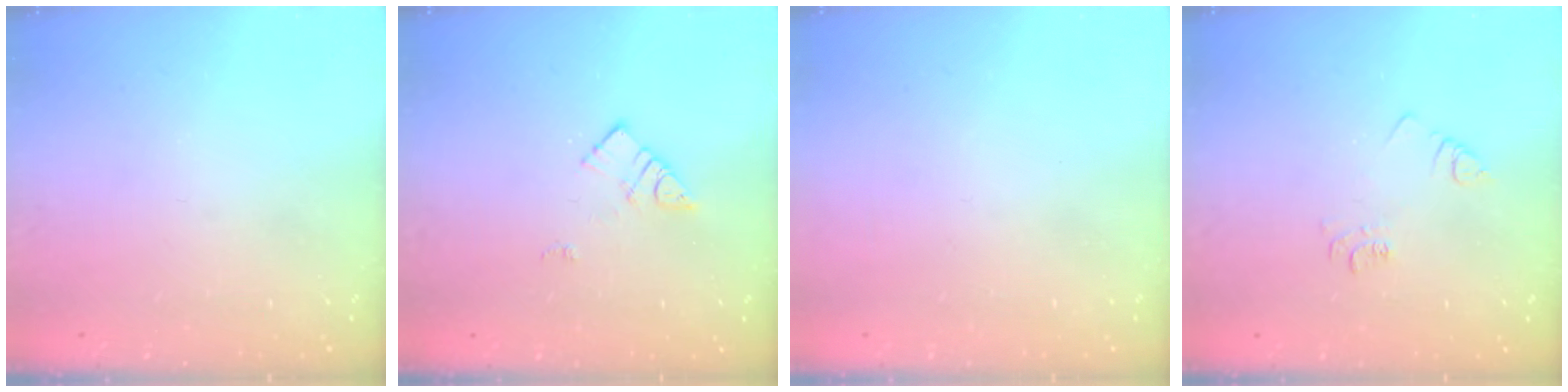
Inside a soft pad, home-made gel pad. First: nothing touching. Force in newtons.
{"total": 7.9, "press": 7.9, "slide": 0.4}
{"total": 1.7, "press": 1.7, "slide": 0.2}
{"total": 3.6, "press": 3.6, "slide": 0.5}